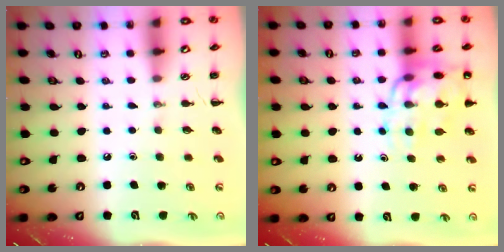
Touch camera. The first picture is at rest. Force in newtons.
{"total": 14.0, "press": 13.7, "slide": 2.7}